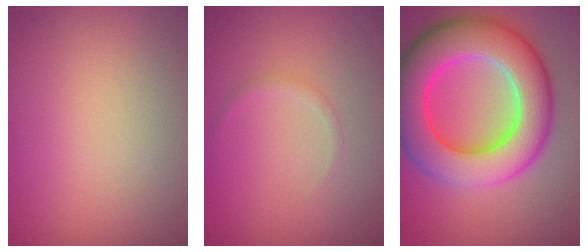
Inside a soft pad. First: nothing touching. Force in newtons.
{"total": 0.8, "press": 0.8, "slide": 0.0}
{"total": 11.8, "press": 11.8, "slide": 0.4}